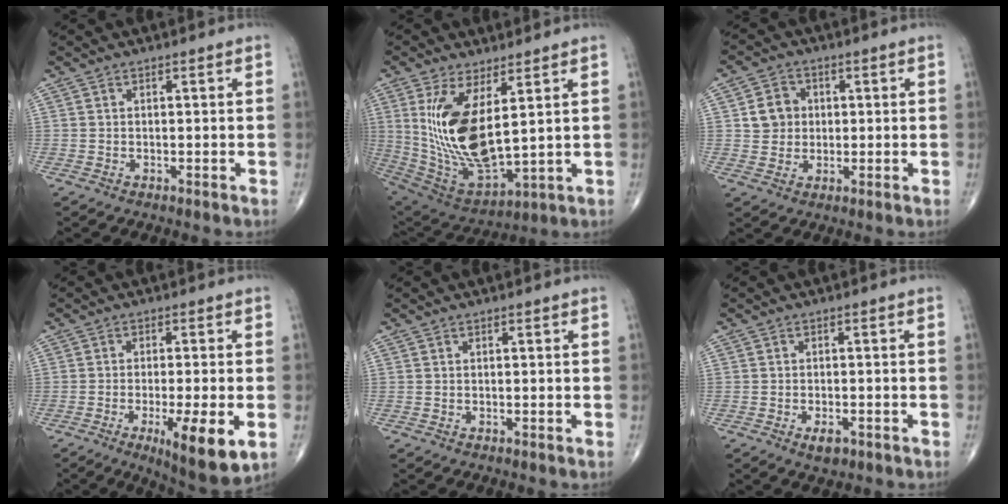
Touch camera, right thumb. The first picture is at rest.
{"total": 17.2, "force": [4.1, 7.1, 15.2], "torque": [-0.299, -0.032, 0.102]}
{"total": 5.8, "force": [0.9, 5.2, 2.2], "torque": [-0.012, 0.001, 0.012]}
{"total": 11.3, "force": [-3.8, 2.4, 10.3], "torque": [-0.156, -0.016, -0.054]}
{"total": 0.0}
{"total": 2.8, "force": [-1.5, 1.4, 2.0], "torque": [-0.029, 0.002, -0.021]}